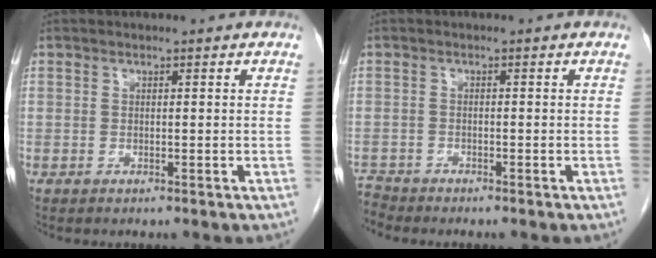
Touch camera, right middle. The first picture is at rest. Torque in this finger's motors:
{"motor_torque": [-0.25, -0.40, 0.05, 0.03]}